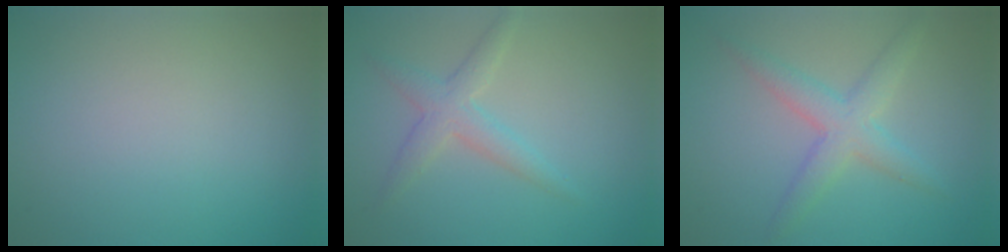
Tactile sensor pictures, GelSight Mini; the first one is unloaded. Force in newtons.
{"total": 2.7, "press": 2.7, "slide": 0.1}
{"total": 3.5, "press": 3.5, "slide": 0.0}